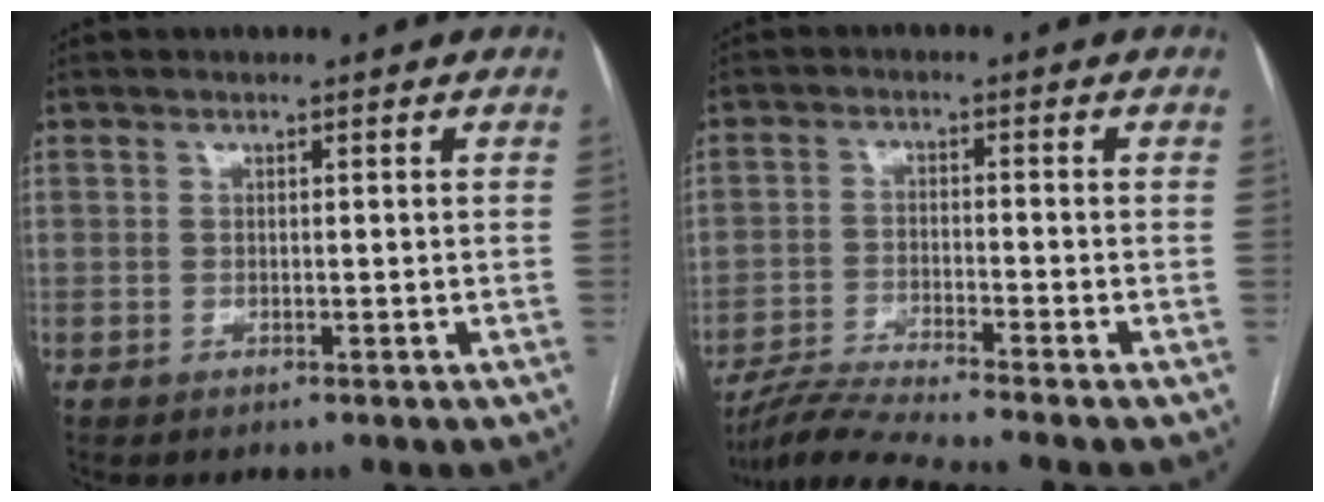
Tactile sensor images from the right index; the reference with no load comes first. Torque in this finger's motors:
{"motor_torque": [-0.11, -0.45, -0.05, 0.00]}